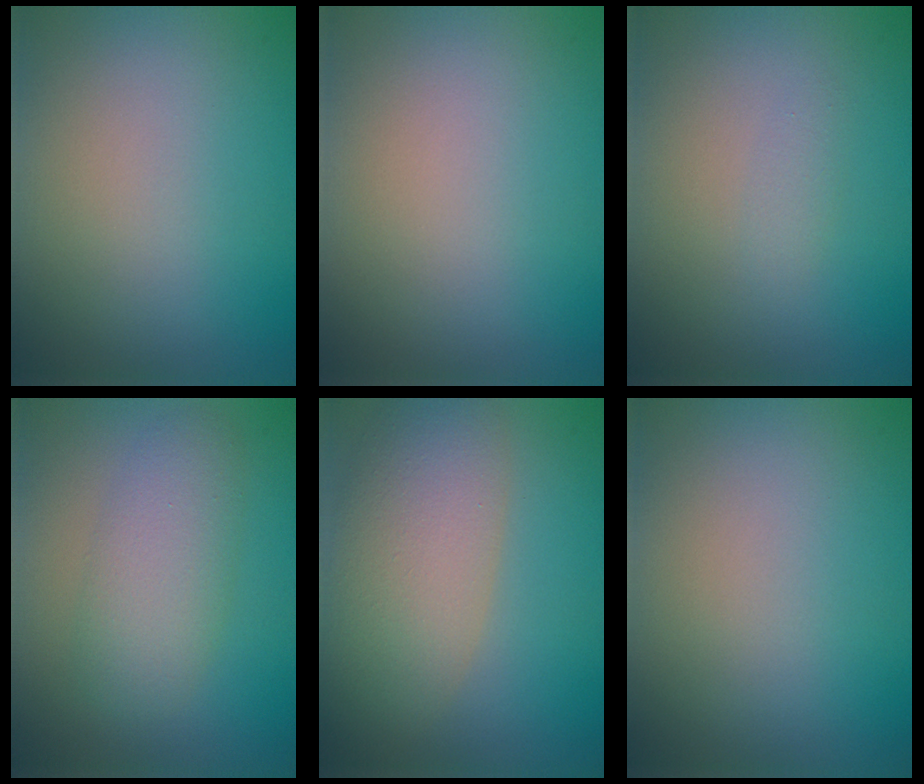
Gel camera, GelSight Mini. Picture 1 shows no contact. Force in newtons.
{"total": 0.0}
{"total": 0.8, "press": 0.8, "slide": 0.1}
{"total": 4.0, "press": 4.0, "slide": 0.0}
{"total": 7.4, "press": 7.4, "slide": 0.7}
{"total": 0.0}